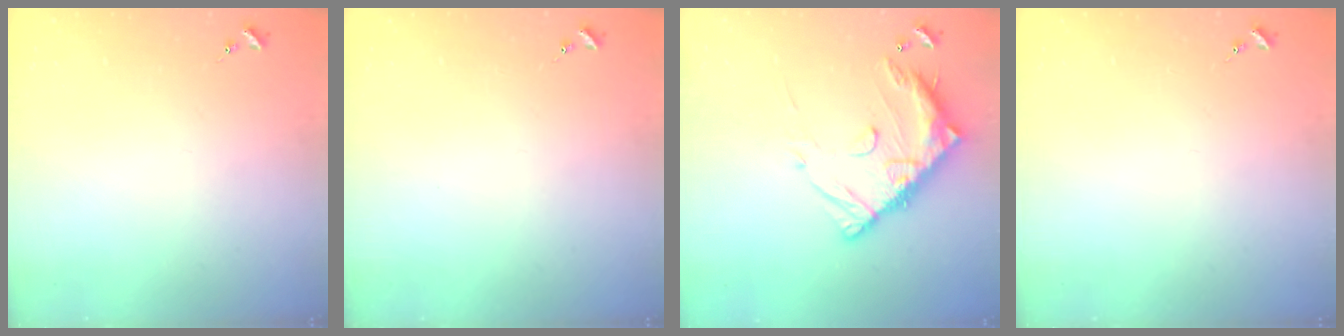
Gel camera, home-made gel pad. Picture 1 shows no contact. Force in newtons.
{"total": 0.0}
{"total": 16.1, "press": 16.0, "slide": 1.3}
{"total": 0.0}